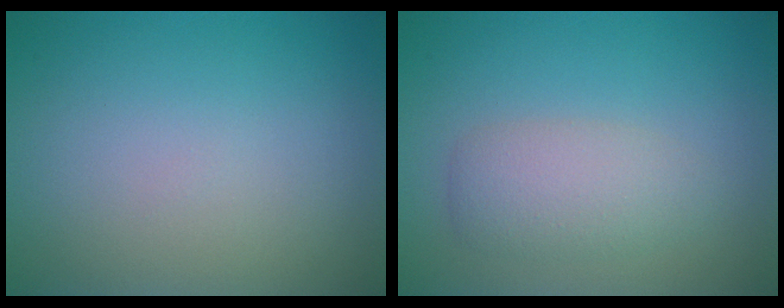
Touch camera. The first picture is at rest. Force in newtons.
{"total": 3.0, "press": 3.0, "slide": 0.3}